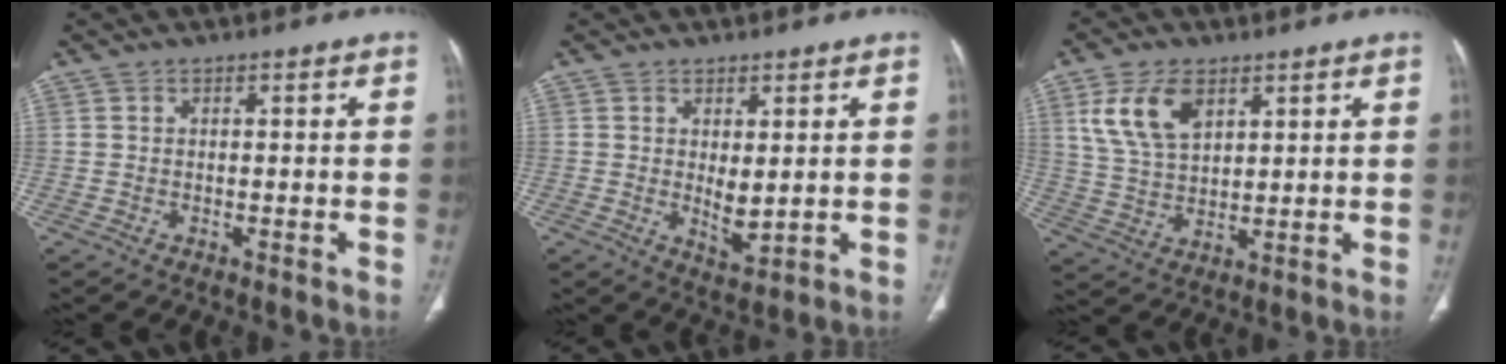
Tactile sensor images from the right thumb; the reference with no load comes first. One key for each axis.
{"total": 4.0, "fx": 0.5, "fy": 1.9, "fz": 3.5, "tx": -0.052, "ty": -0.016, "tz": 0.018}
{"total": 10.3, "fx": 4.8, "fy": 5.9, "fz": 7.0, "tx": -0.127, "ty": -0.014, "tz": 0.099}